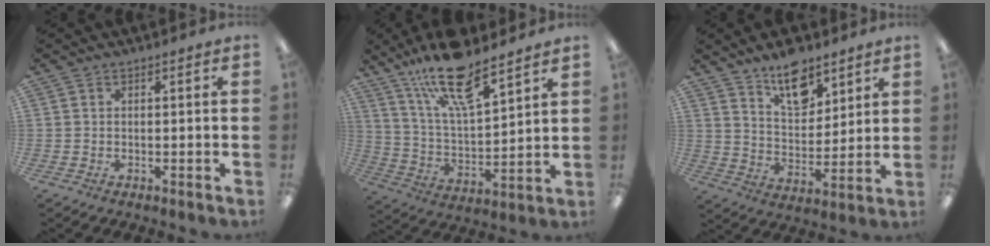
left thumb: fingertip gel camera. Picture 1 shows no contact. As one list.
[{"total": 17.5, "force": [12.5, 5.4, 11.0], "torque": [-0.199, -0.064, 0.214]}, {"total": 12.3, "force": [9.1, 6.1, 5.6], "torque": [-0.080, -0.053, 0.164]}]